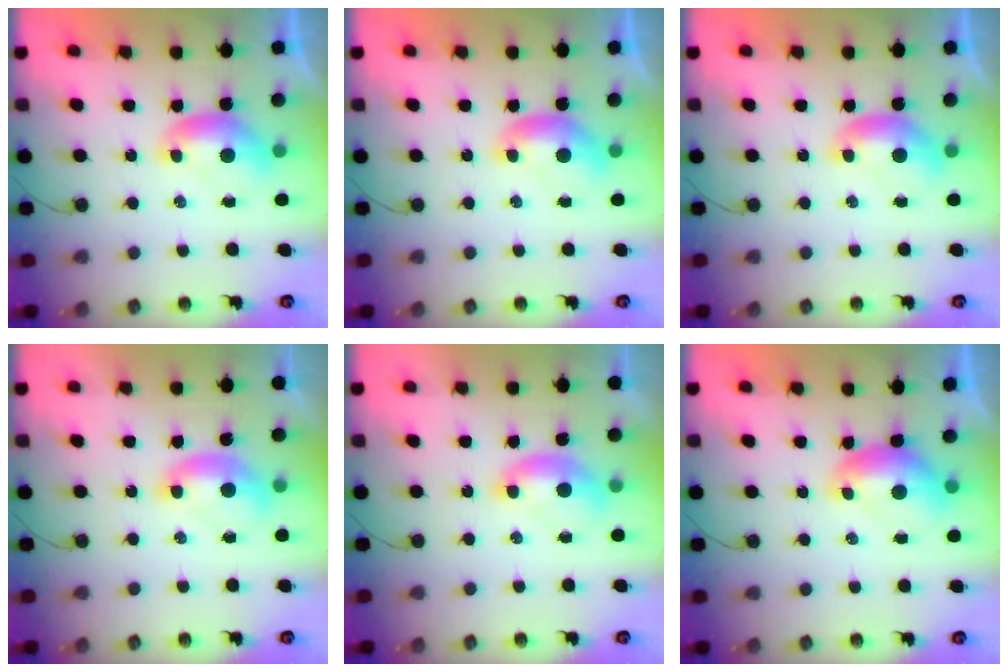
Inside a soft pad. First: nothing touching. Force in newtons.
{"total": 0.0}
{"total": 0.0}
{"total": 1.6, "press": 1.5, "slide": 0.6}
{"total": 1.5, "press": 1.3, "slide": 0.7}
{"total": 1.2, "press": 1.1, "slide": 0.6}